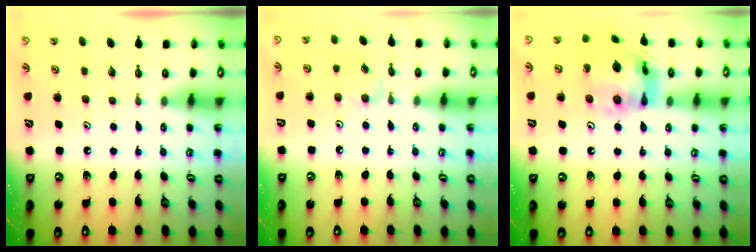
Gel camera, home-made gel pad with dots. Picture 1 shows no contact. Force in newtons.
{"total": 3.1, "press": 3.1, "slide": 0.4}
{"total": 16.7, "press": 16.7, "slide": 1.7}